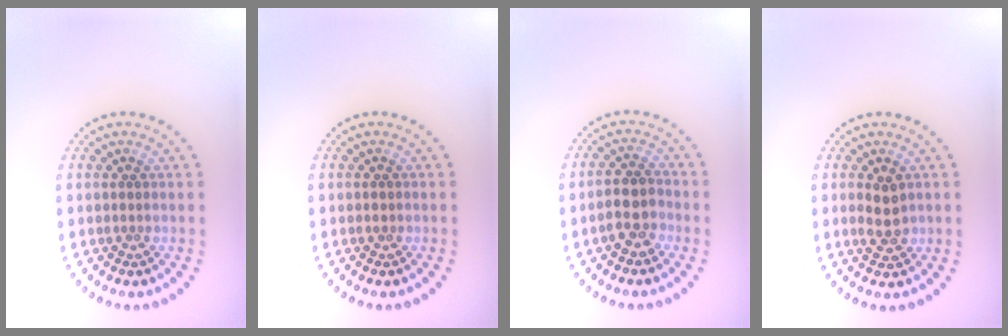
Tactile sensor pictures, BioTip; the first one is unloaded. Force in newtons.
{"total": 0.7, "press": 0.7, "slide": 0.1}
{"total": 2.9, "press": 2.7, "slide": 0.9}
{"total": 2.4, "press": 2.4, "slide": 0.2}